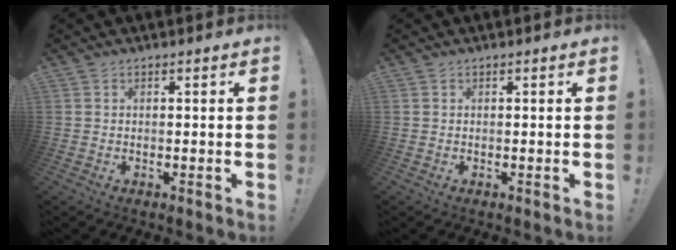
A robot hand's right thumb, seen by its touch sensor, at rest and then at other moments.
{"total": 0.0}